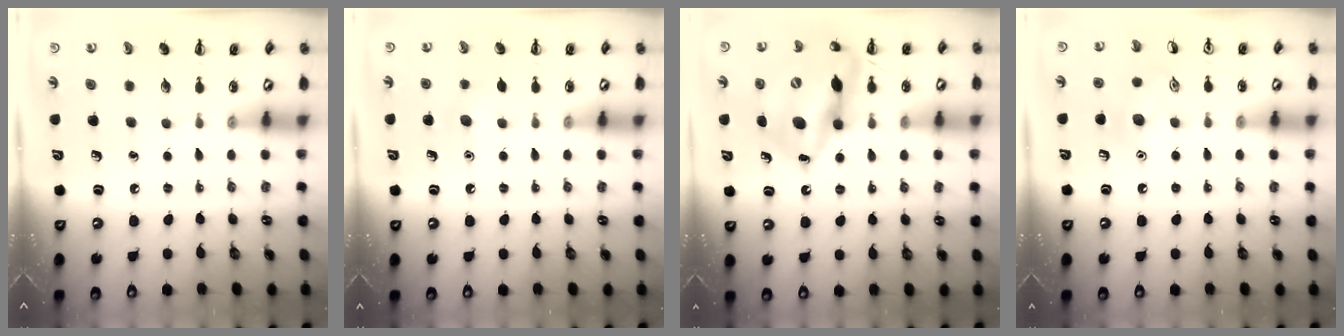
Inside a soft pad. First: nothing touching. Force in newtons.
{"total": 3.5, "press": 3.4, "slide": 0.8}
{"total": 17.5, "press": 17.1, "slide": 4.0}
{"total": 8.3, "press": 8.2, "slide": 1.4}